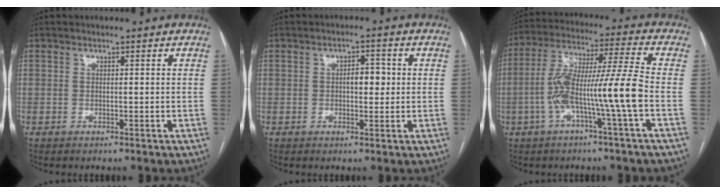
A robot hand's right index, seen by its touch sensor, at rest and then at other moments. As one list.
[{"total": 3.4, "force": [0.2, 1.6, 2.9], "torque": [-0.044, 0.008, 0.003]}, {"total": 12.5, "force": [-3.5, -0.8, 12.0], "torque": [-0.236, 0.019, -0.068]}]